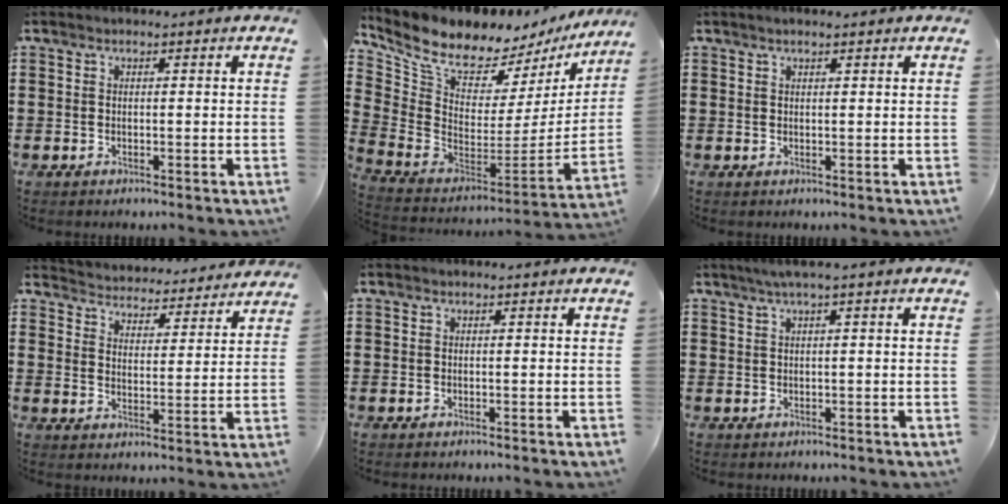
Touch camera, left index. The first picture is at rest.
{"total": 8.8, "force": [7.5, 3.3, 3.2], "torque": [-0.108, -0.062, 0.134]}
{"total": 1.0, "force": [0.7, 0.1, 0.6], "torque": [-0.013, 0.002, 0.013]}
{"total": 4.0, "force": [3.9, -0.1, -0.8], "torque": [-0.011, -0.037, 0.063]}
{"total": 0.0}
{"total": 1.7, "force": [0.4, -0.1, 1.6], "torque": [-0.028, -0.001, 0.007]}